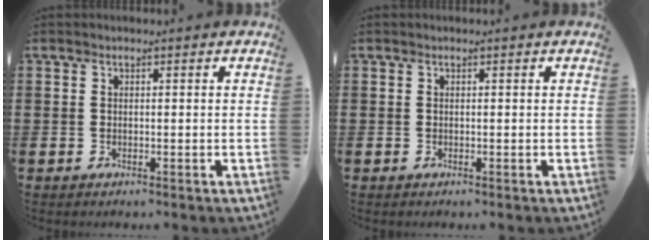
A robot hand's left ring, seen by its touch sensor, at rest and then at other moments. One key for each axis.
{"total": 0.0}